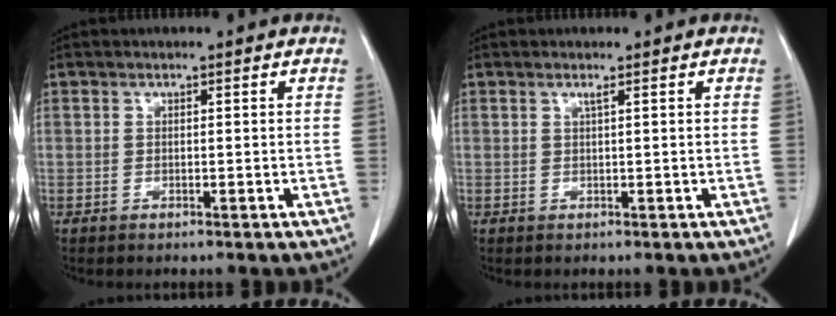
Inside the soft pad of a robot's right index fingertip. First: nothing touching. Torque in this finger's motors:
{"motor_torque": [0.00, 0.00, -0.06, 0.00]}